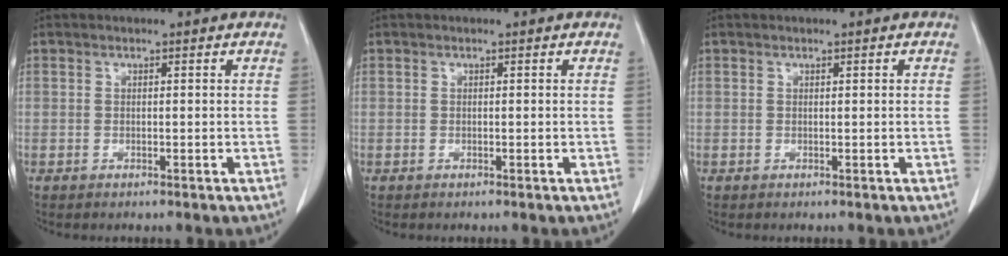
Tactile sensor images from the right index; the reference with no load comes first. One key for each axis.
{"total": 0.0}
{"total": 0.0}